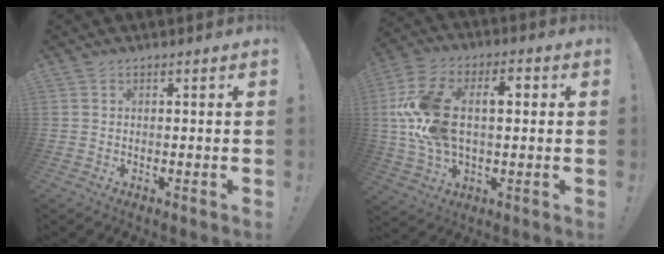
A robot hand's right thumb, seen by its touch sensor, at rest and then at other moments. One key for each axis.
{"total": 19.2, "fx": 2.2, "fy": 11.7, "fz": 15.1, "tx": -0.289, "ty": 0.011, "tz": 0.034}